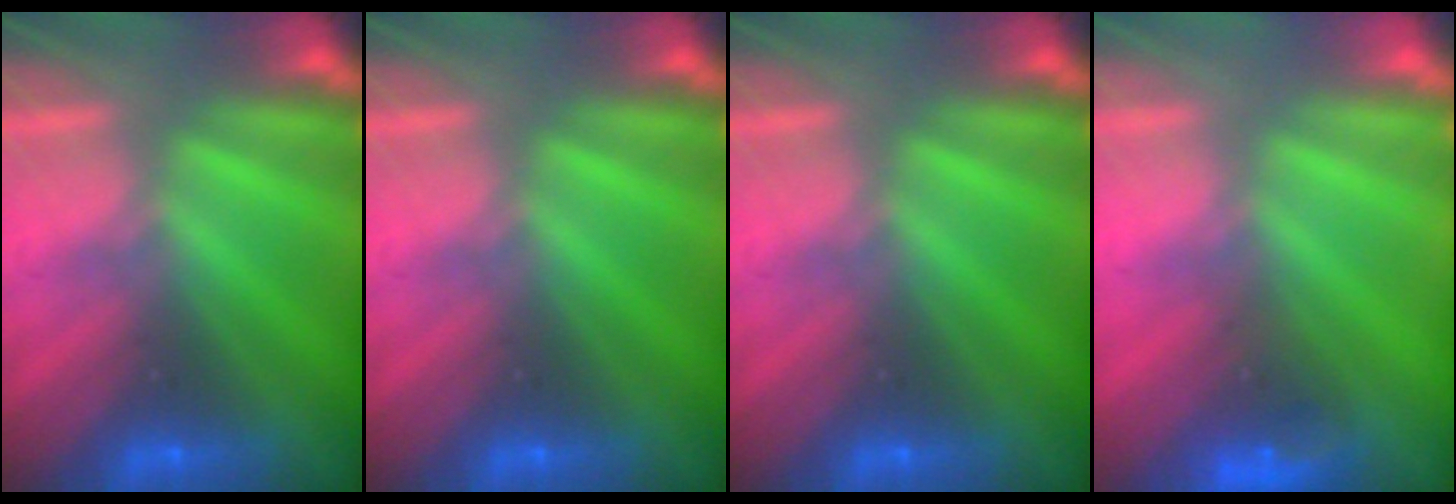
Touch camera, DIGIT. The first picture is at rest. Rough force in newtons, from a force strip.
{"total": 0.0}
{"total": 0.0}
{"total": 4.6}